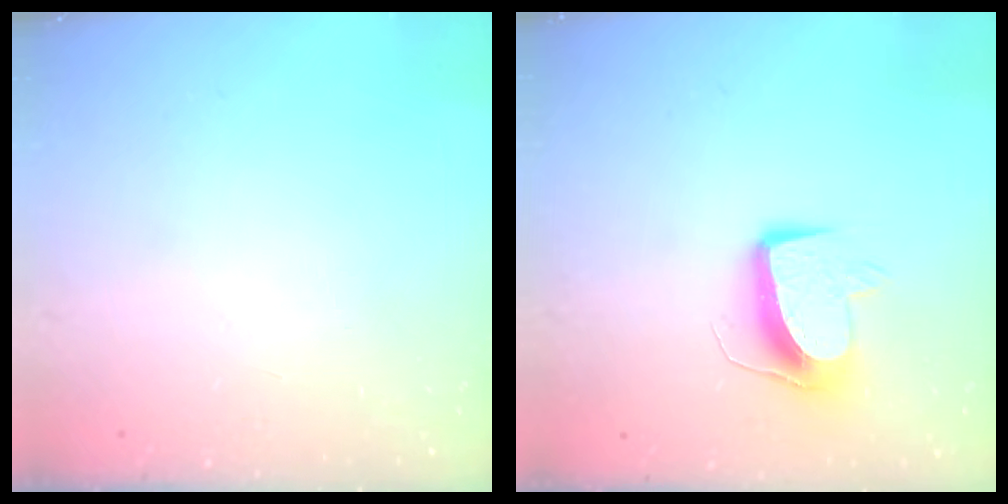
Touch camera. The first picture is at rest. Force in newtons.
{"total": 10.3, "press": 10.3, "slide": 0.7}